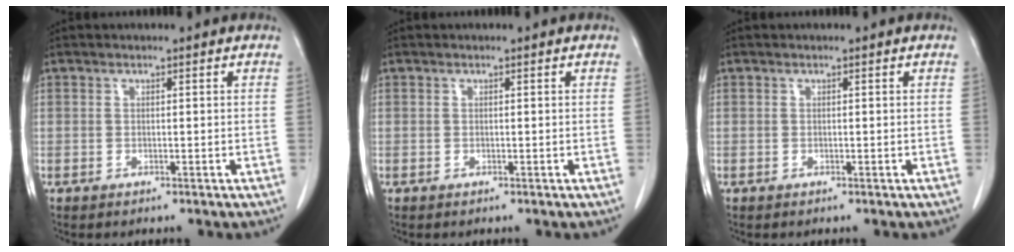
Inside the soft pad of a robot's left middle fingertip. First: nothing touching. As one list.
[{"total": 0.0}, {"total": 0.0}]